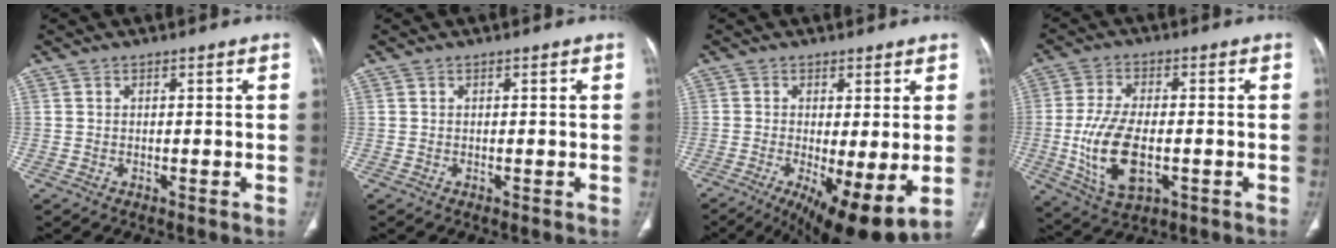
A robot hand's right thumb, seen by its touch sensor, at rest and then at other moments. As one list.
[{"total": 0.0}, {"total": 12.0, "force": [-3.1, 3.3, 11.1], "torque": [-0.180, -0.024, -0.039]}, {"total": 13.0, "force": [-2.6, 6.6, 10.9], "torque": [-0.217, -0.002, -0.037]}]